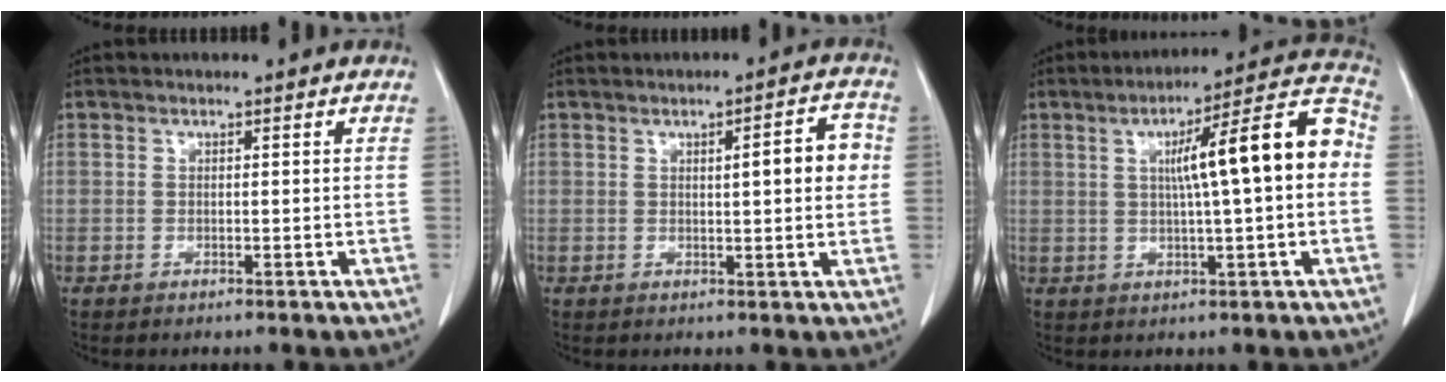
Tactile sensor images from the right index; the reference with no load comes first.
{"total": 5.5, "force": [0.8, 0.9, 5.3], "torque": [-0.073, 0.012, 0.011]}
{"total": 13.0, "force": [1.2, 0.9, 12.9], "torque": [-0.183, 0.031, 0.013]}